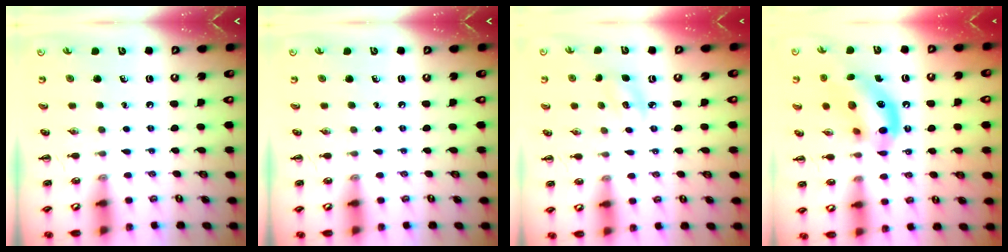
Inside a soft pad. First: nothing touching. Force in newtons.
{"total": 0.0}
{"total": 5.2, "press": 5.1, "slide": 1.2}
{"total": 14.0, "press": 13.7, "slide": 3.1}